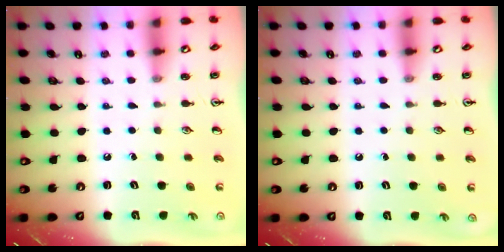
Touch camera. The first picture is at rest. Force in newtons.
{"total": 0.0}